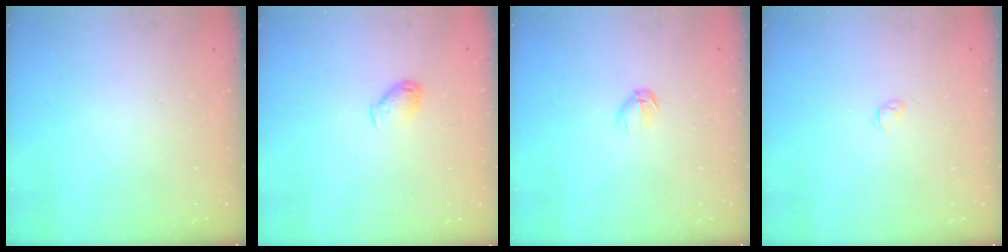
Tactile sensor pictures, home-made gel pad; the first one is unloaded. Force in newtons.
{"total": 5.8, "press": 5.7, "slide": 1.0}
{"total": 3.7, "press": 3.5, "slide": 1.2}
{"total": 3.0, "press": 2.9, "slide": 0.6}